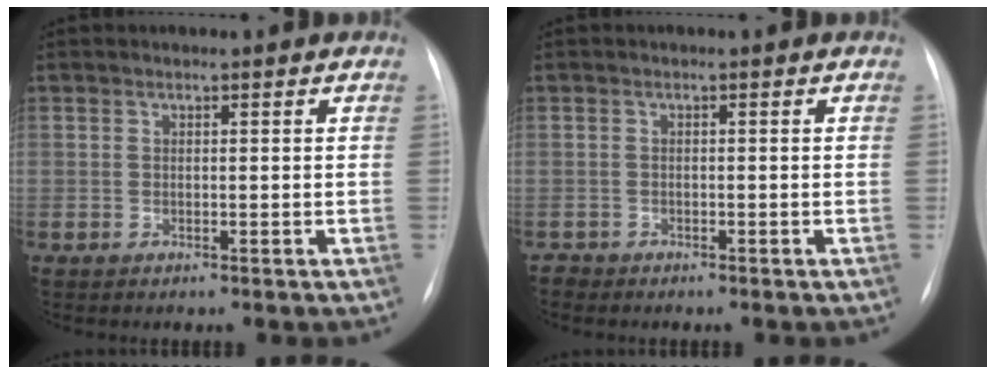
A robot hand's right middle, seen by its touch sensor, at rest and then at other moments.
{"total": 0.9, "force": [-0.8, 0.3, -0.3], "torque": [0.003, 0.000, -0.014]}